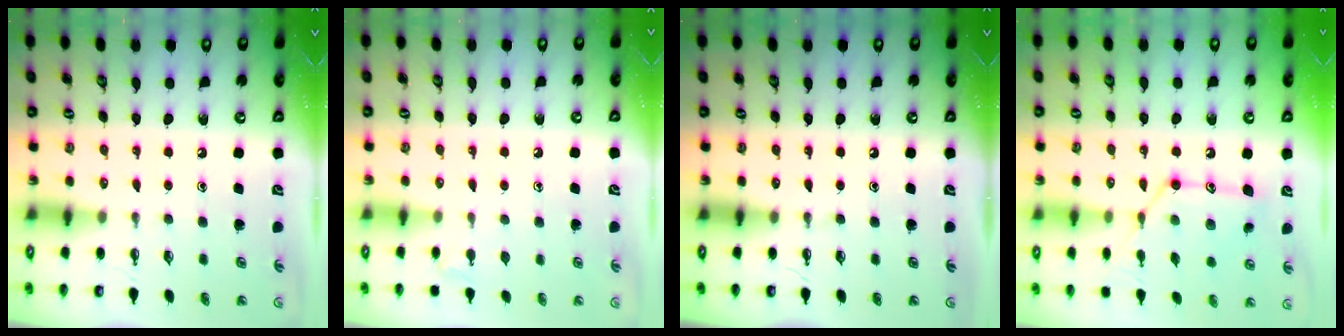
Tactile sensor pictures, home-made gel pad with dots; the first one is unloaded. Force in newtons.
{"total": 3.5, "press": 3.5, "slide": 0.5}
{"total": 0.0}
{"total": 13.5, "press": 13.5, "slide": 0.8}